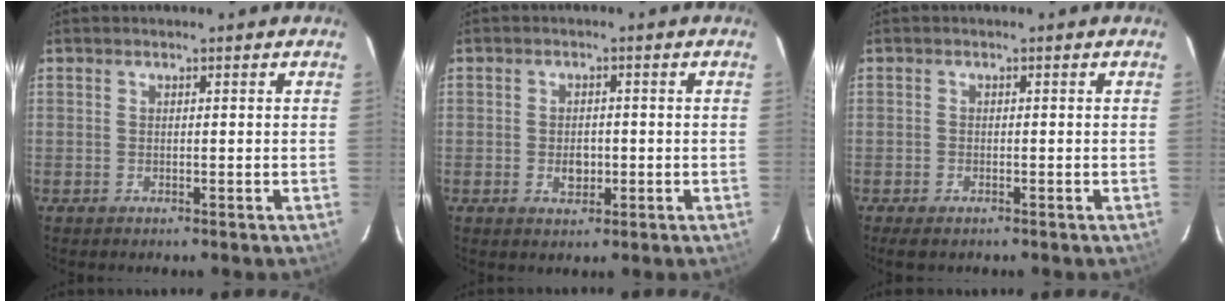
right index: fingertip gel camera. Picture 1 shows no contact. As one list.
[{"total": 3.3, "force": [-0.8, 2.3, 2.2], "torque": [-0.038, 0.000, -0.011]}, {"total": 2.3, "force": [-1.7, 1.0, 1.2], "torque": [-0.028, -0.007, -0.032]}]